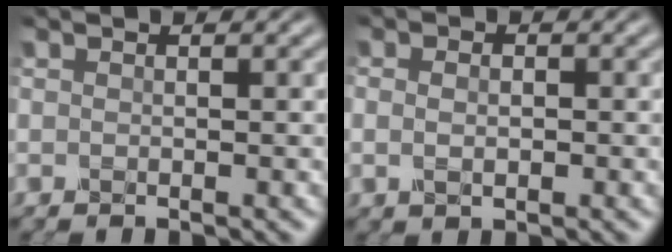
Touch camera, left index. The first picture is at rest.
{"total": 1.9, "force": [0.0, 1.3, 1.4], "torque": [-0.019, 0.004, -0.005]}